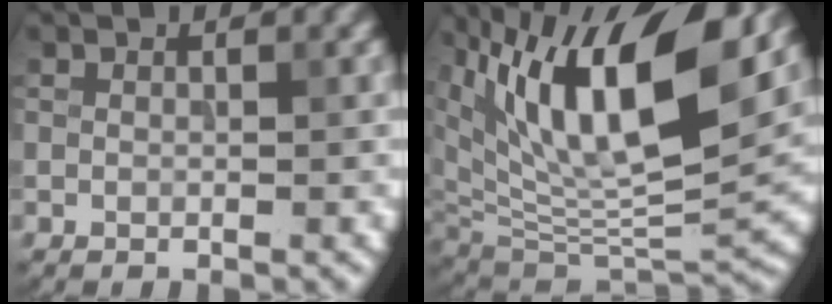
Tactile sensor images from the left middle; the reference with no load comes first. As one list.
[{"total": 14.9, "force": [7.2, 6.4, 11.4], "torque": [-0.191, 0.013, 0.127]}]